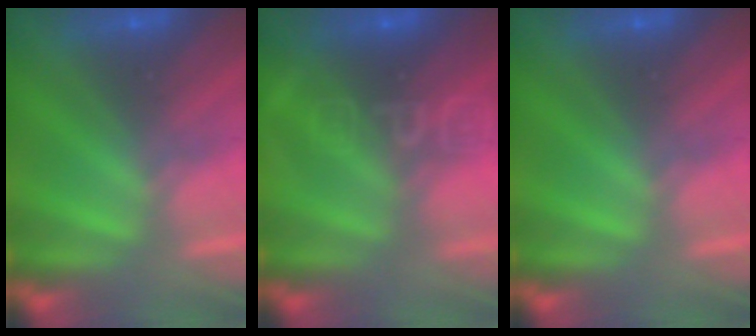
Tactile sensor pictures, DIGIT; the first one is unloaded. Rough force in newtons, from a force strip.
{"total": 7.6}
{"total": 0.0}